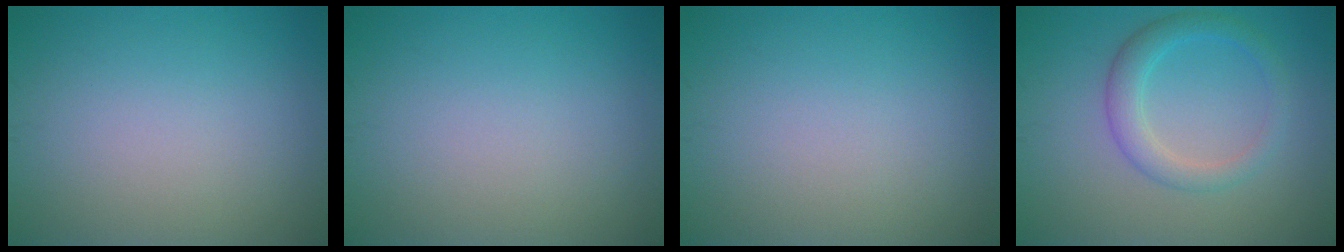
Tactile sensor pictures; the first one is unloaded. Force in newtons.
{"total": 0.0}
{"total": 0.0}
{"total": 3.1, "press": 3.1, "slide": 0.1}